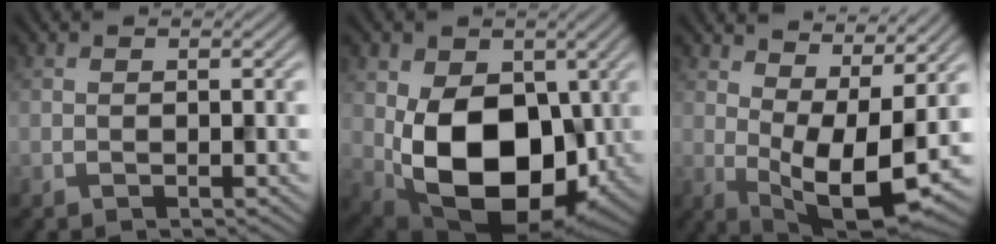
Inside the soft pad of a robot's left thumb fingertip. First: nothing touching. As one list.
[{"total": 14.6, "force": [-1.3, 9.8, 10.8], "torque": [-0.205, -0.032, -0.019]}, {"total": 11.5, "force": [2.5, 4.9, 10.1], "torque": [-0.168, -0.001, 0.048]}]